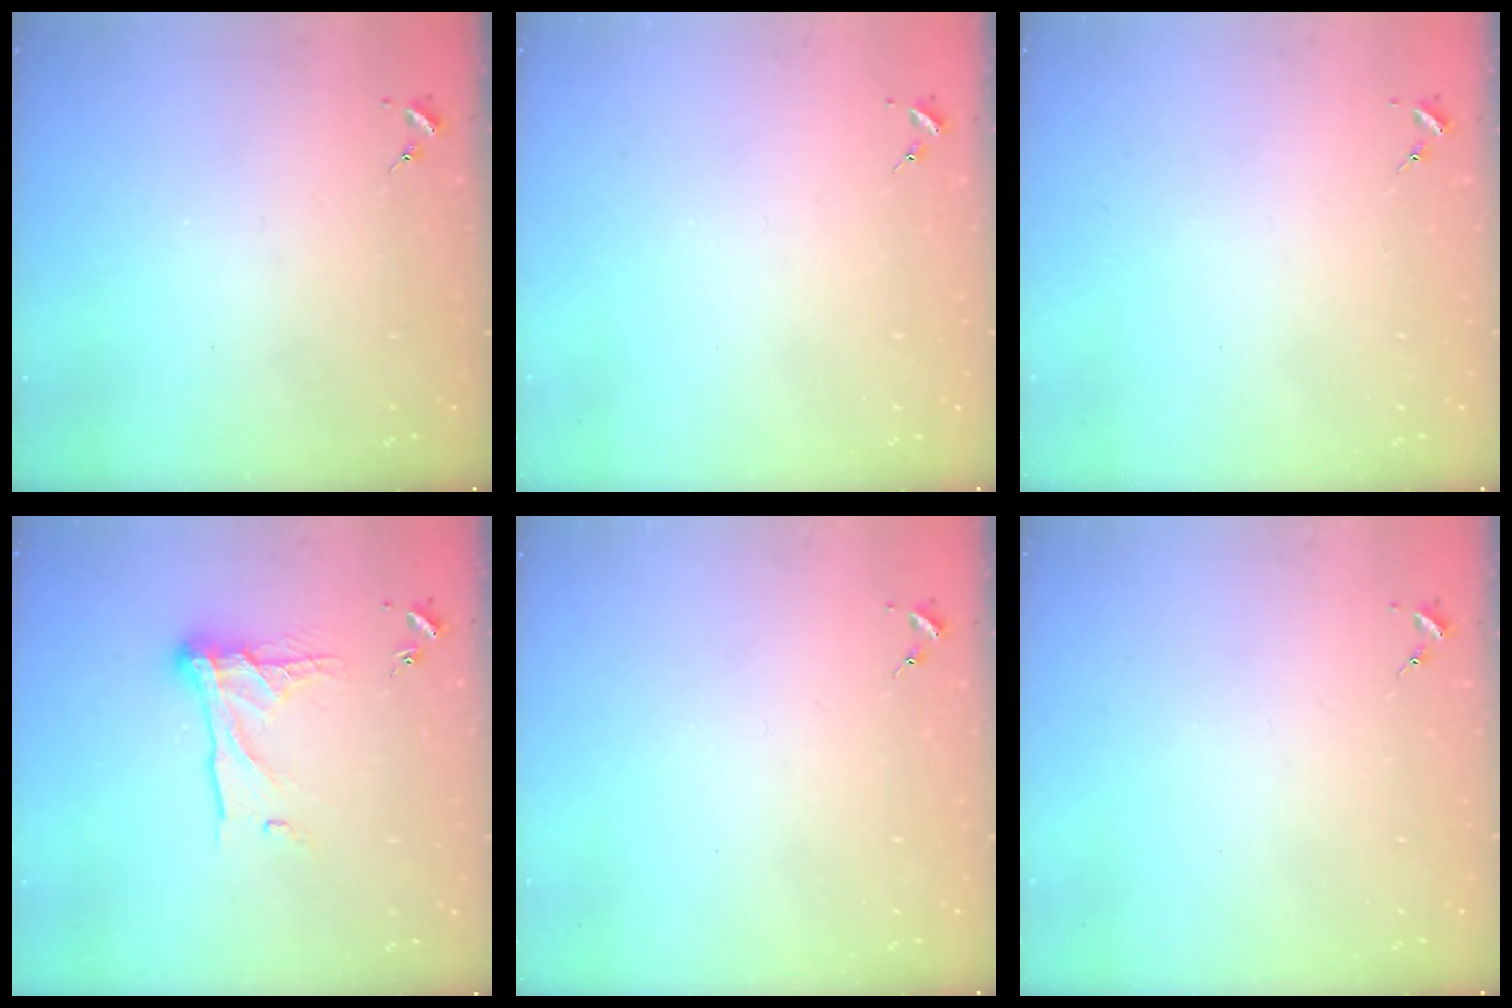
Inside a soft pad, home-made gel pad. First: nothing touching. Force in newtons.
{"total": 0.0}
{"total": 0.0}
{"total": 13.4, "press": 13.4, "slide": 1.1}
{"total": 0.0}
{"total": 0.0}